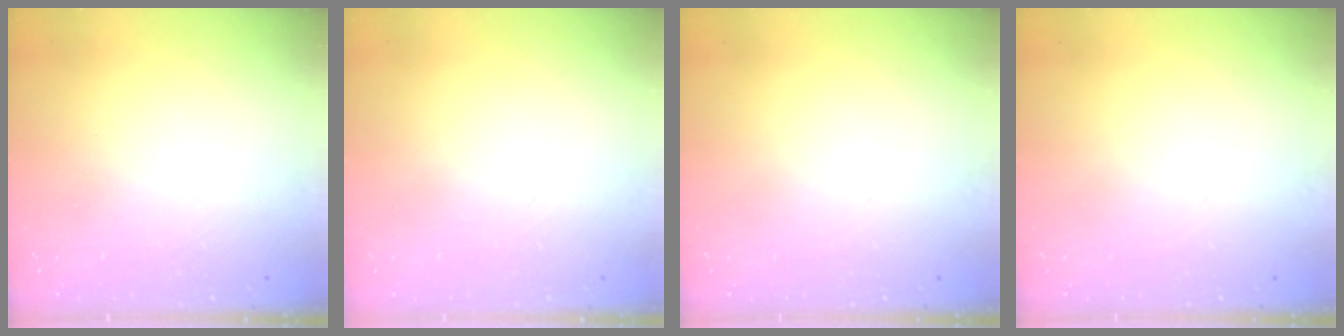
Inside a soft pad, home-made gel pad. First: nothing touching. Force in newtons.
{"total": 1.9, "press": 1.9, "slide": 0.2}
{"total": 0.0}
{"total": 0.0}